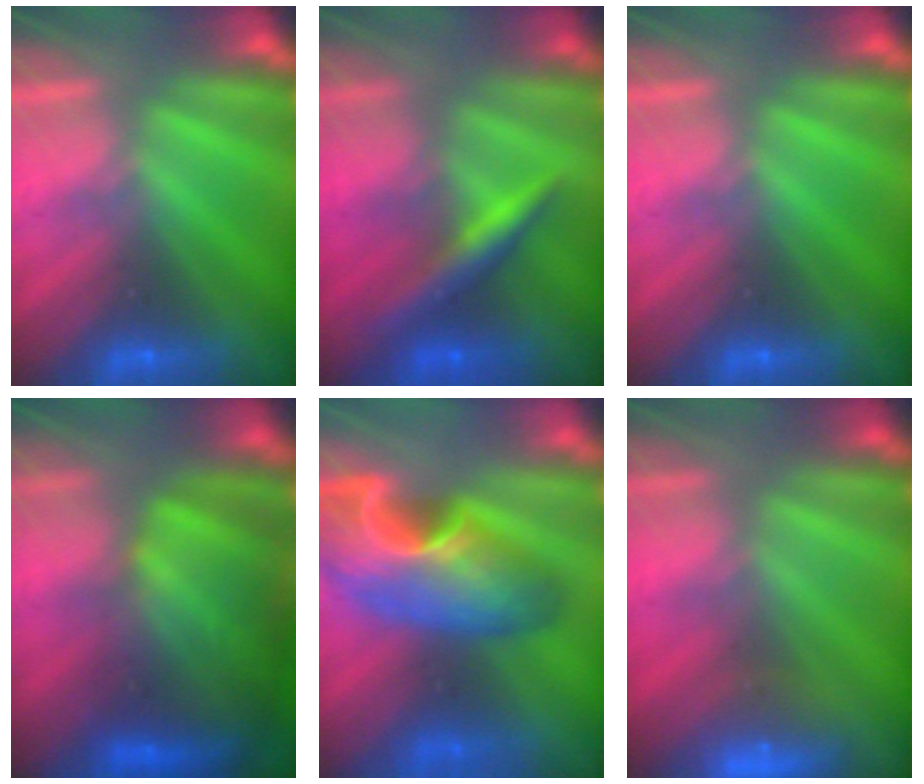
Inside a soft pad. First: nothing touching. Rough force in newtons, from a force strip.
{"total": 2.4}
{"total": 0.0}
{"total": 7.6}
{"total": 7.9}
{"total": 6.6}